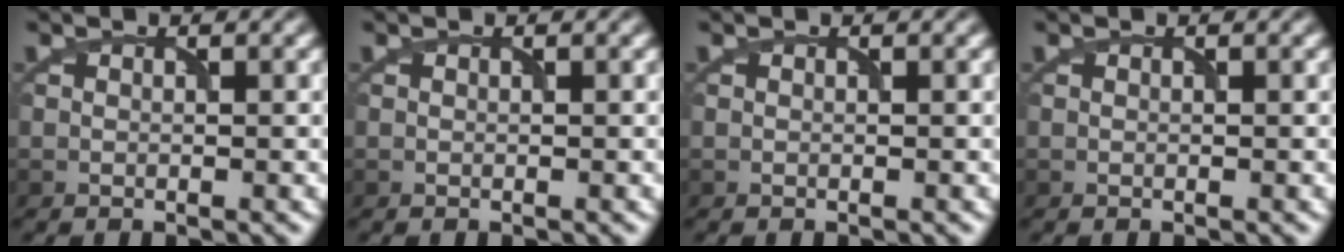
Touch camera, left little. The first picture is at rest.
{"total": 0.0}
{"total": 0.0}
{"total": 0.0}